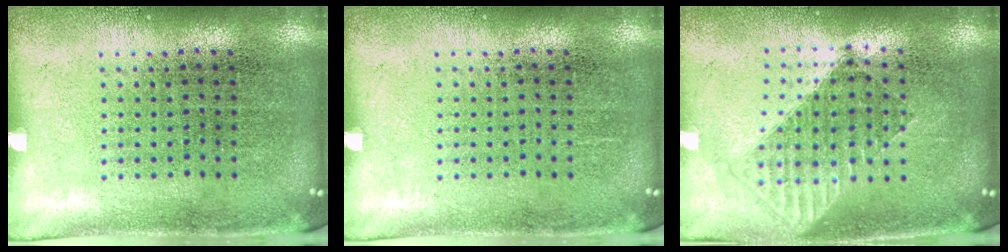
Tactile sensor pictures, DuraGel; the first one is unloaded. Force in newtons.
{"total": 0.0}
{"total": 1.5, "press": 1.3, "slide": 0.8}